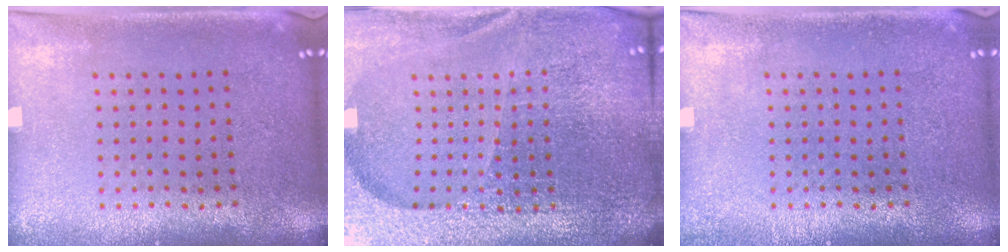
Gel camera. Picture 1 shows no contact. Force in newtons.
{"total": 6.8, "press": 5.8, "slide": 3.4}
{"total": 0.7, "press": 0.7, "slide": 0.0}